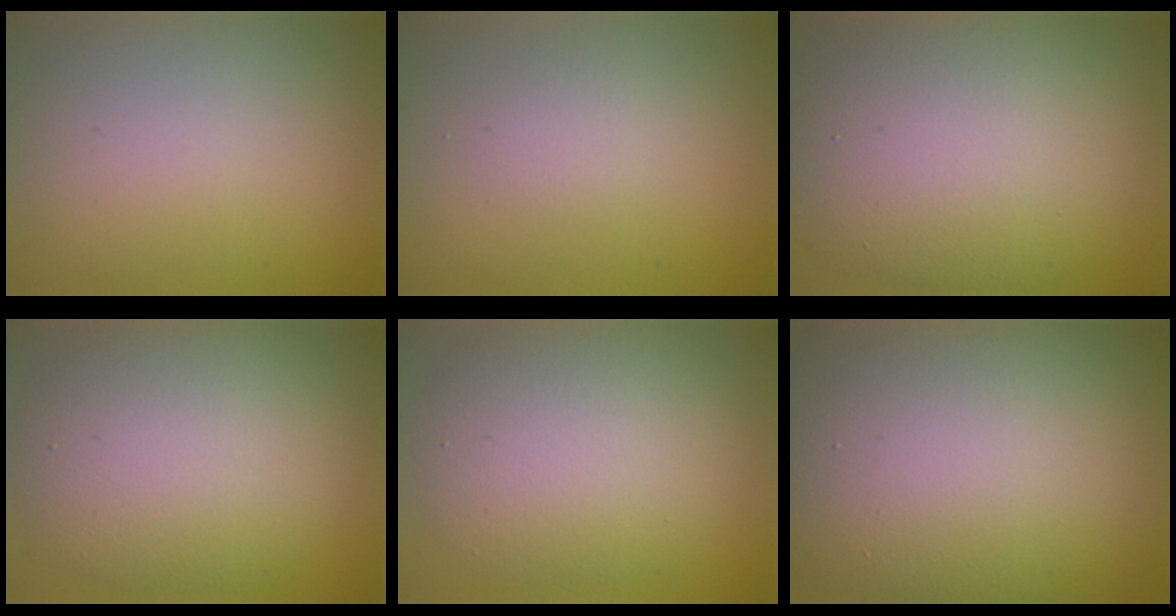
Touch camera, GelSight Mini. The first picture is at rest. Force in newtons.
{"total": 1.2, "press": 1.2, "slide": 0.0}
{"total": 11.9, "press": 11.8, "slide": 0.5}
{"total": 8.3, "press": 8.2, "slide": 1.0}
{"total": 6.6, "press": 6.6, "slide": 0.1}
{"total": 16.6, "press": 16.6, "slide": 0.8}